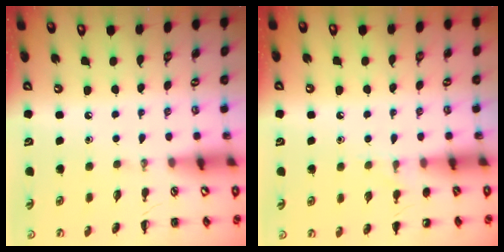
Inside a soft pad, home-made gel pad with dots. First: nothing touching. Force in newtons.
{"total": 5.5, "press": 5.2, "slide": 1.9}